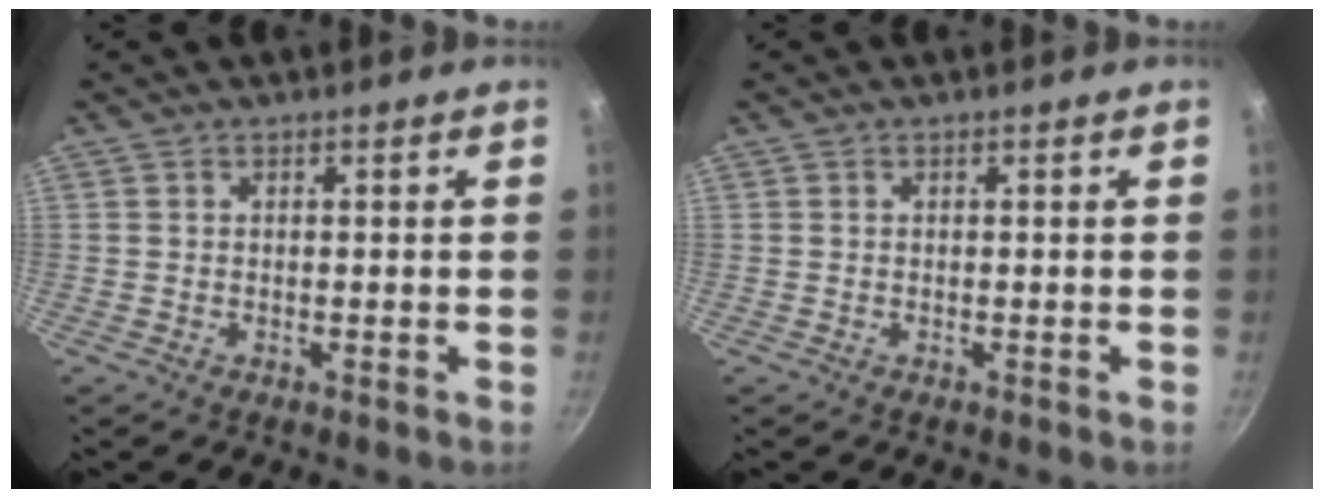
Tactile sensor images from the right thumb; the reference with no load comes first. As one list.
[{"total": 0.0}]